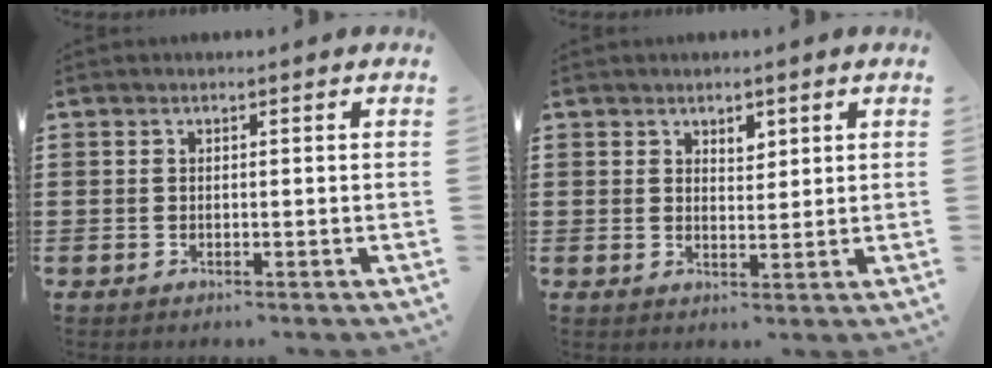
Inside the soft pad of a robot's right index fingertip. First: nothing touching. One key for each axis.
{"total": 2.1, "fx": 1.7, "fy": 1.1, "fz": 0.7, "tx": -0.009, "ty": 0.002, "tz": 0.029}